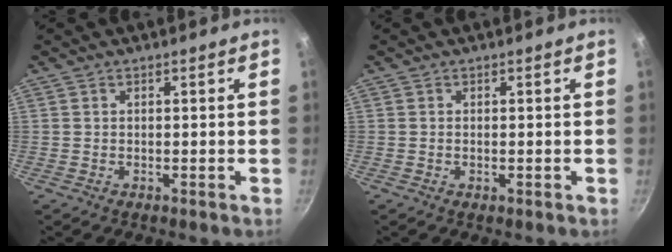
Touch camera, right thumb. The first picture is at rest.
{"total": 0.6, "force": [-0.1, 0.2, 0.5], "torque": [-0.009, 0.000, -0.002]}